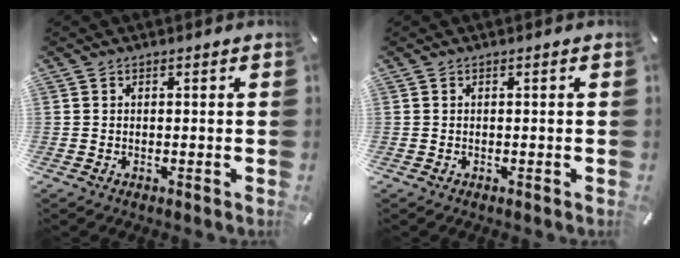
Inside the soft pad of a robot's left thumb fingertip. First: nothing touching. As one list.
[{"total": 0.0}]